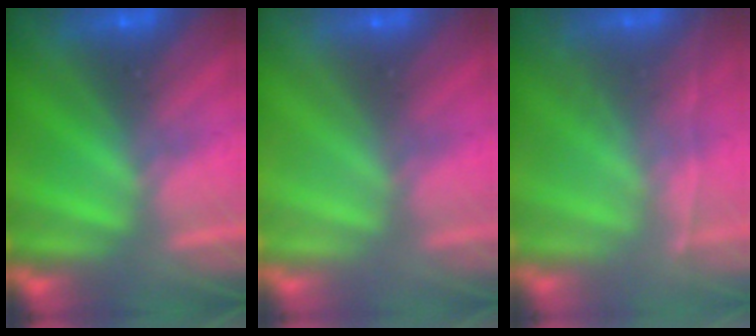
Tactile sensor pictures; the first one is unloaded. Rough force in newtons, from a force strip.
{"total": 2.9}
{"total": 1.8}